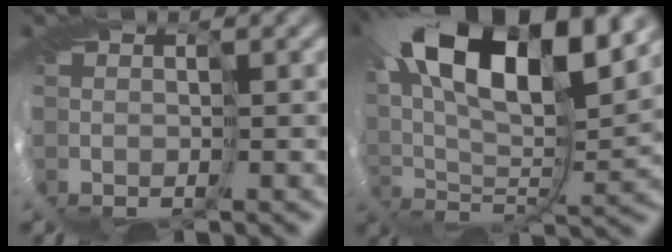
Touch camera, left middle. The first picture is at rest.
{"total": 15.9, "force": [7.9, 5.8, 12.5], "torque": [-0.240, 0.053, 0.114]}